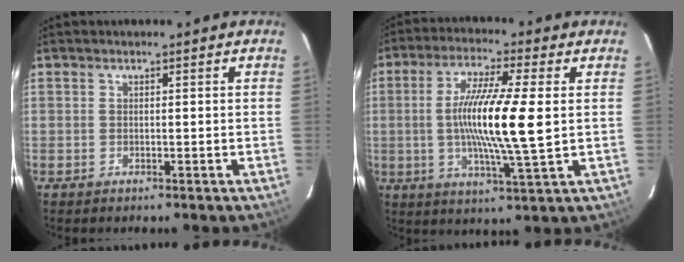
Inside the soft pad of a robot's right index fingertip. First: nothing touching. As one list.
[{"total": 13.5, "force": [0.3, 0.8, 13.5], "torque": [-0.248, -0.008, 0.001]}]